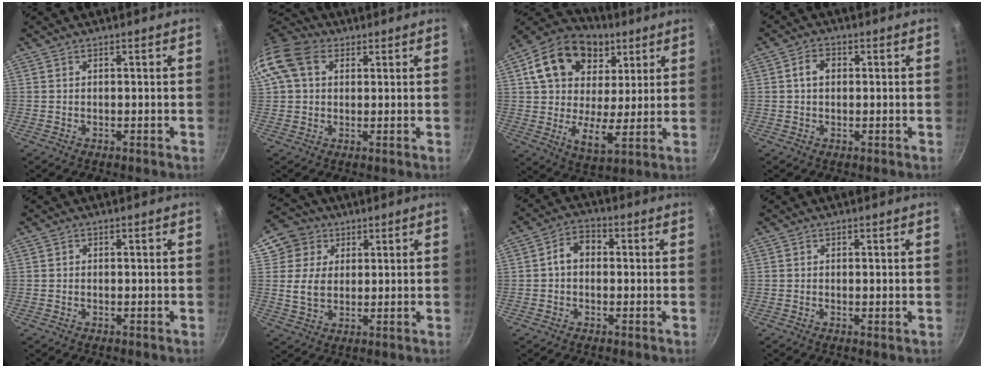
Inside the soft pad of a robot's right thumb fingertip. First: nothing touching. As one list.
[{"total": 11.8, "force": [3.8, 8.8, 6.9], "torque": [-0.129, 0.018, 0.056]}, {"total": 20.7, "force": [7.8, 14.6, 12.4], "torque": [-0.201, -0.007, 0.126]}, {"total": 3.4, "force": [0.5, 2.5, 2.3], "torque": [-0.029, 0.007, 0.005]}, {"total": 0.0}, {"total": 8.7, "force": [3.6, 7.3, 2.9], "torque": [-0.022, -0.006, 0.055]}, {"total": 5.1, "force": [0.2, 3.9, 3.3], "torque": [-0.039, 0.016, -0.008]}, {"total": 0.6, "force": [0.1, 0.2, 0.5], "torque": [-0.008, -0.007, -0.001]}]